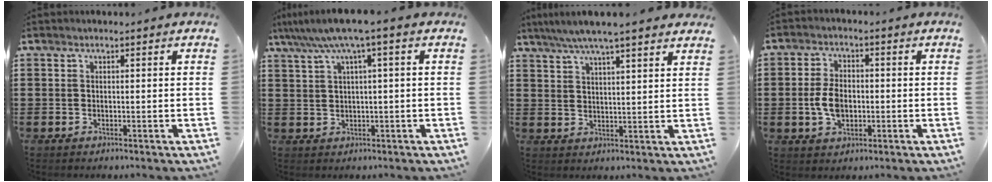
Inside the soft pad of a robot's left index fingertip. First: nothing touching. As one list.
[{"total": 5.0, "force": [1.9, -0.3, 4.6], "torque": [-0.091, -0.007, 0.029]}, {"total": 5.2, "force": [4.5, -0.1, 2.6], "torque": [-0.064, -0.013, 0.079]}, {"total": 5.4, "force": [-0.8, 3.3, 4.2], "torque": [-0.098, 0.002, -0.021]}]